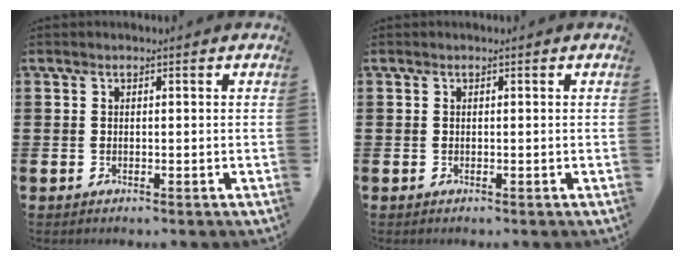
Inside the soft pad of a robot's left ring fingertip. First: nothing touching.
{"total": 0.0}